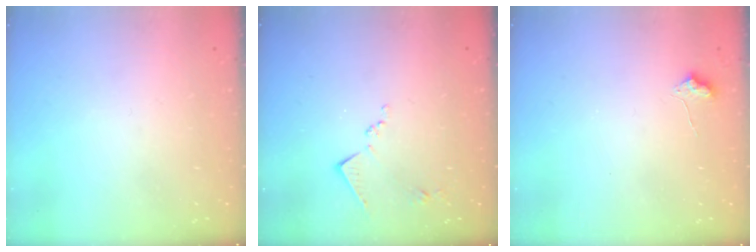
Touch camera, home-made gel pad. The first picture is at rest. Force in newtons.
{"total": 7.8, "press": 7.8, "slide": 0.8}
{"total": 6.5, "press": 6.5, "slide": 0.8}